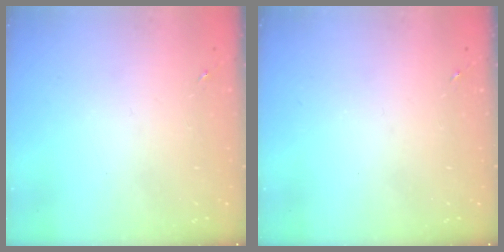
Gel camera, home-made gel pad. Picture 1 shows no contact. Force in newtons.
{"total": 0.0}